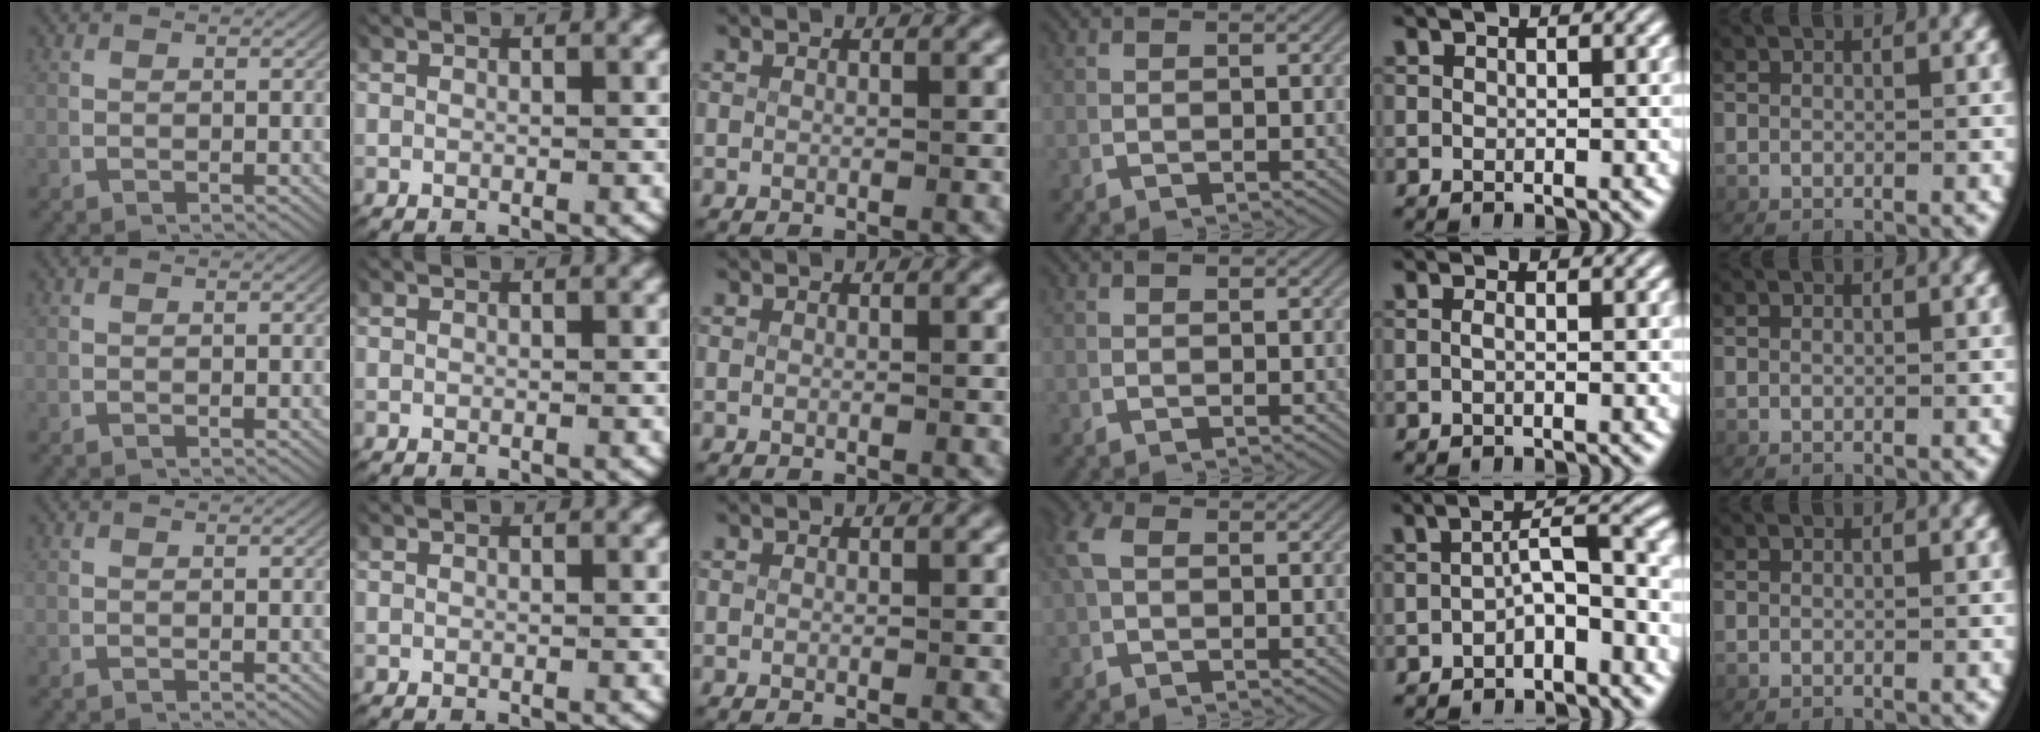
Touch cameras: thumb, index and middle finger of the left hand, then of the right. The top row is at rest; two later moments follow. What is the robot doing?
{"motion": "lift_and_place", "object": "card"}